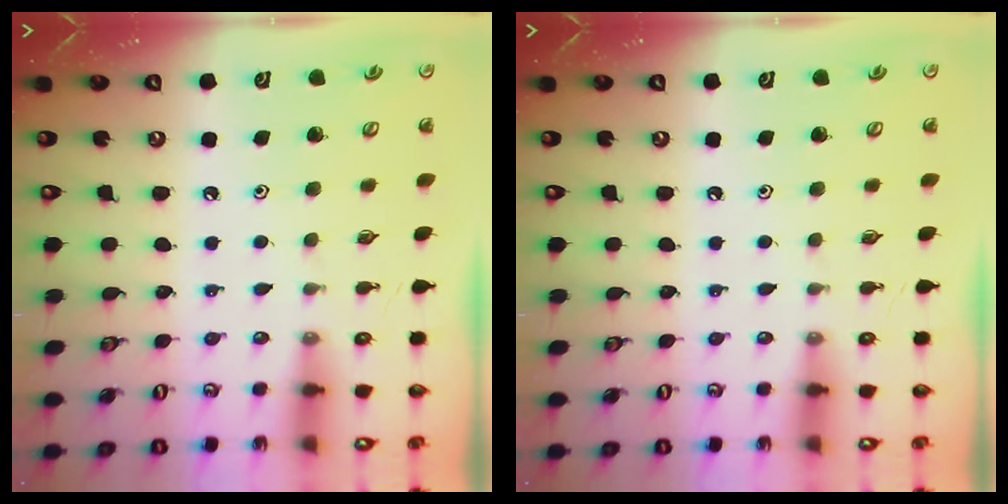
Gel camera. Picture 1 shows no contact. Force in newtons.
{"total": 0.0}